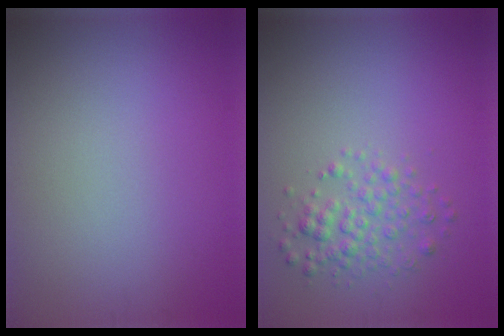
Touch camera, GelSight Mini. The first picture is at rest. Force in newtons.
{"total": 2.6, "press": 2.6, "slide": 0.0}